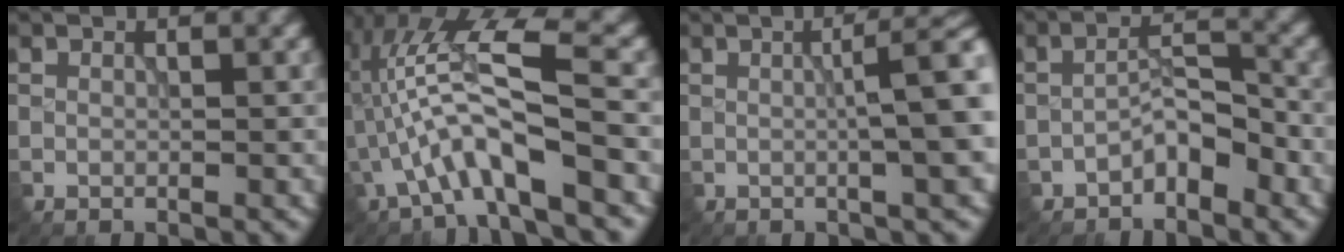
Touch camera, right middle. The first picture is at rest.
{"total": 7.4, "force": [-1.9, 1.5, 7.0], "torque": [-0.139, 0.022, -0.037]}
{"total": 7.2, "force": [0.6, 1.8, 6.9], "torque": [-0.060, 0.015, 0.002]}
{"total": 2.8, "force": [-2.0, 1.0, 1.7], "torque": [-0.023, 0.018, -0.039]}